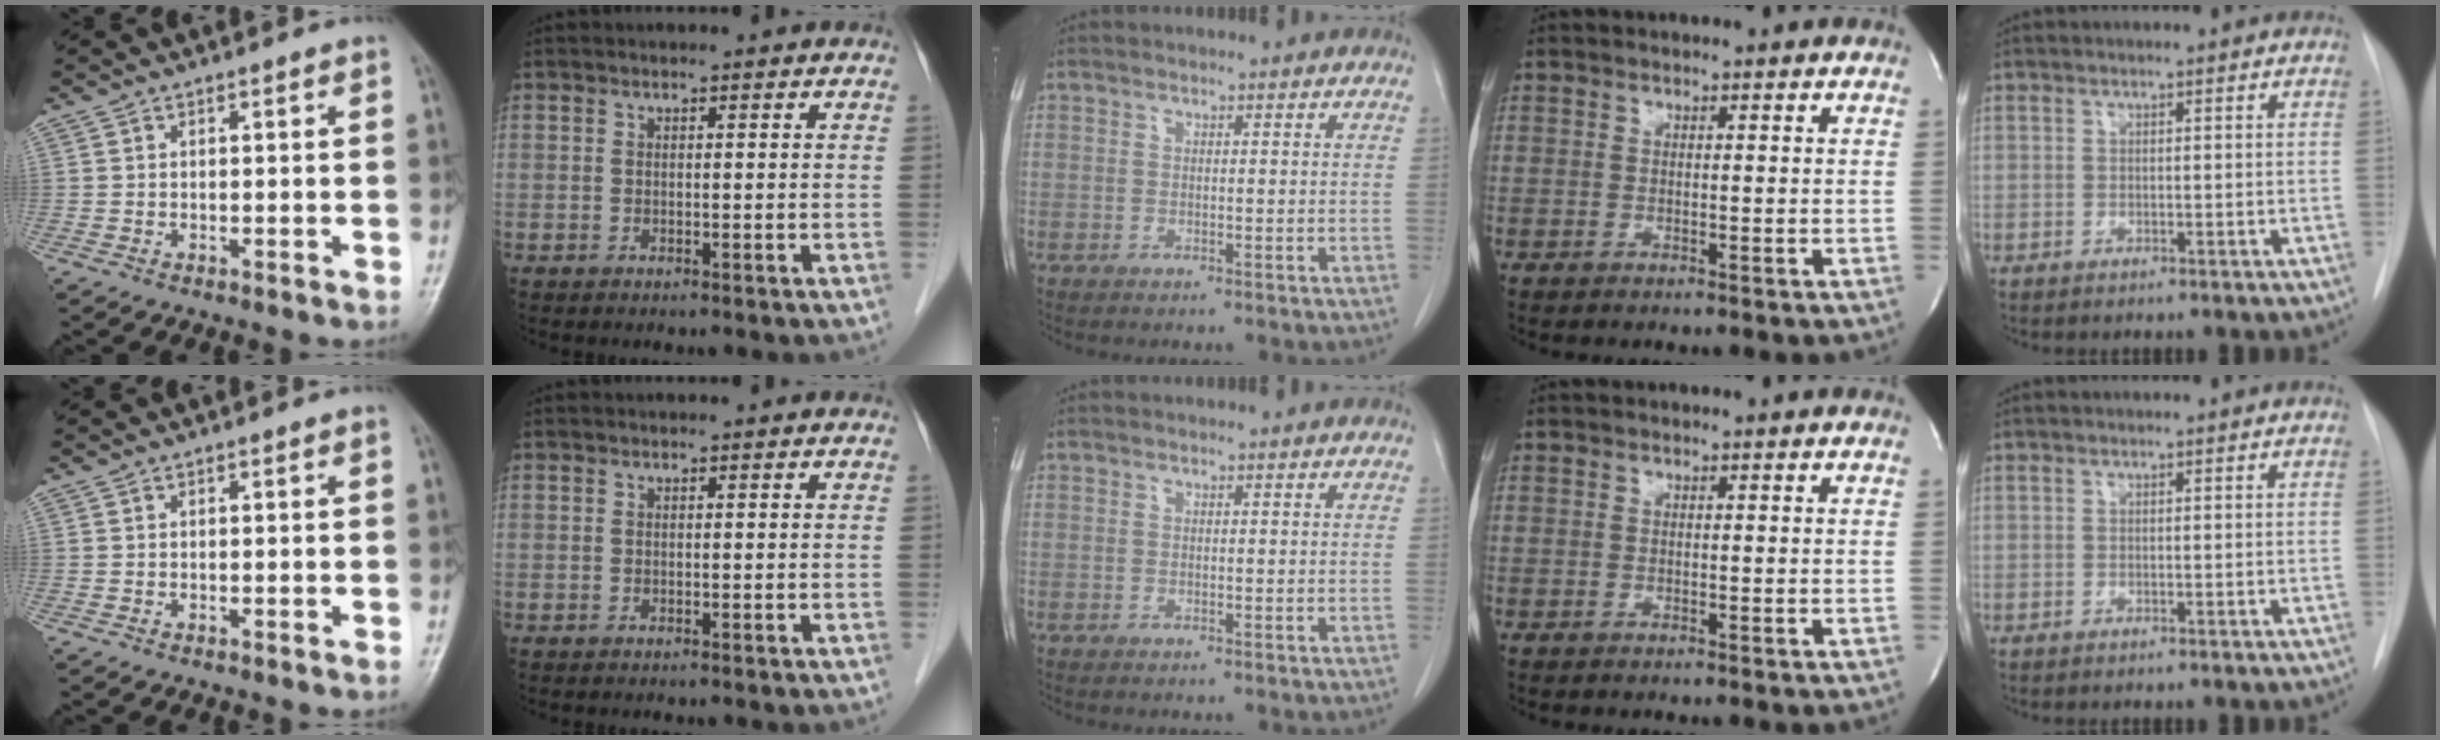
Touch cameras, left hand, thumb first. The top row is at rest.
{}